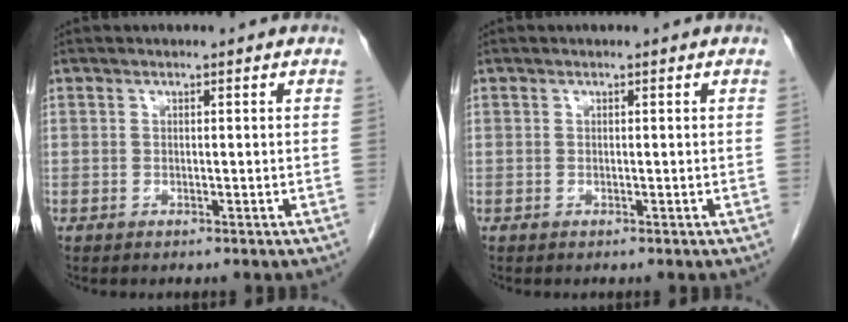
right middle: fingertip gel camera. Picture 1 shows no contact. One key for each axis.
{"total": 0.0}